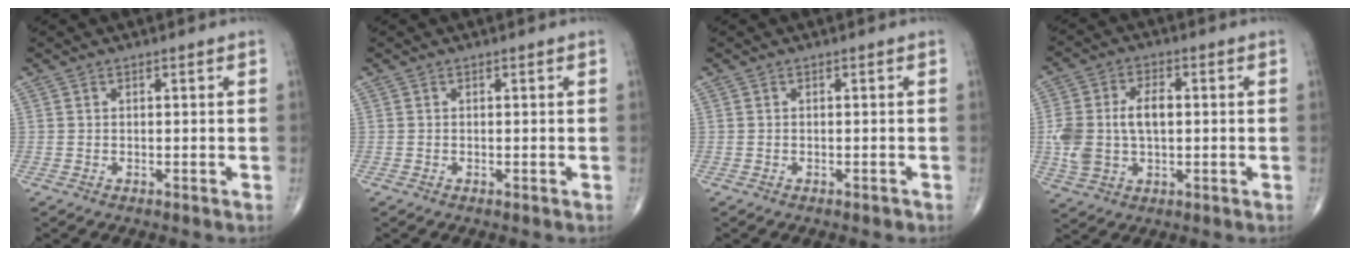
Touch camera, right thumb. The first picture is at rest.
{"total": 0.0}
{"total": 0.6, "force": [-0.4, 0.2, 0.2], "torque": [-0.004, 0.003, -0.006]}
{"total": 11.4, "force": [0.1, 7.1, 8.9], "torque": [-0.181, 0.018, 0.009]}